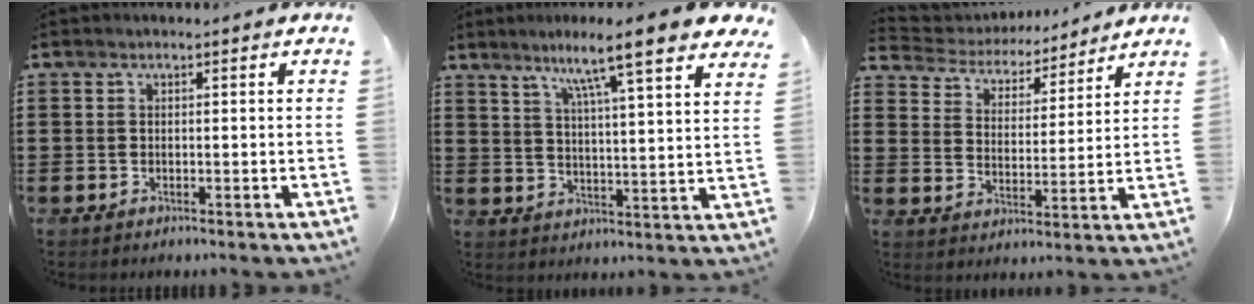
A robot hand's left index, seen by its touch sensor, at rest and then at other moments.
{"total": 9.4, "force": [7.4, -0.4, 5.9], "torque": [-0.114, -0.041, 0.113]}
{"total": 4.6, "force": [4.5, 0.9, 0.2], "torque": [-0.033, -0.029, 0.073]}